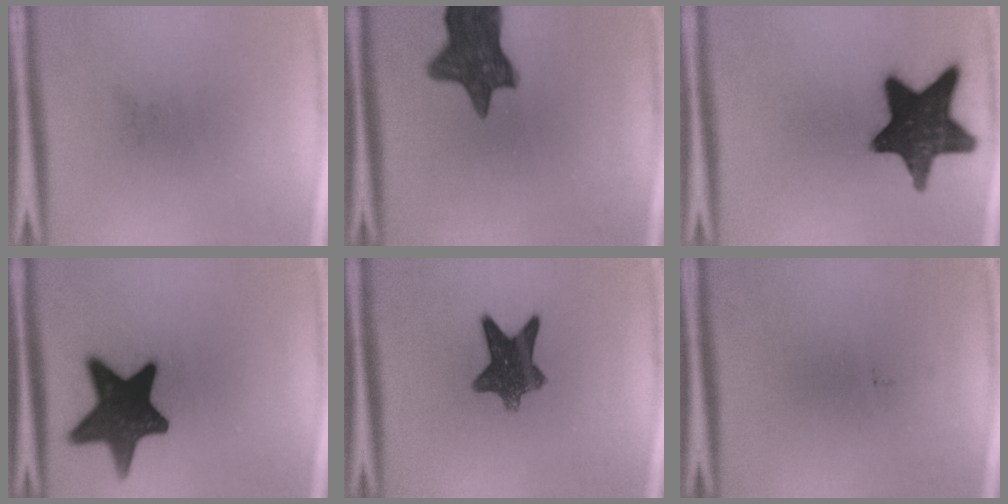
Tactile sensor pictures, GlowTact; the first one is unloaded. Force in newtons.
{"total": 12.7}
{"total": 17.3}
{"total": 16.9}
{"total": 9.6}
{"total": 0.0}